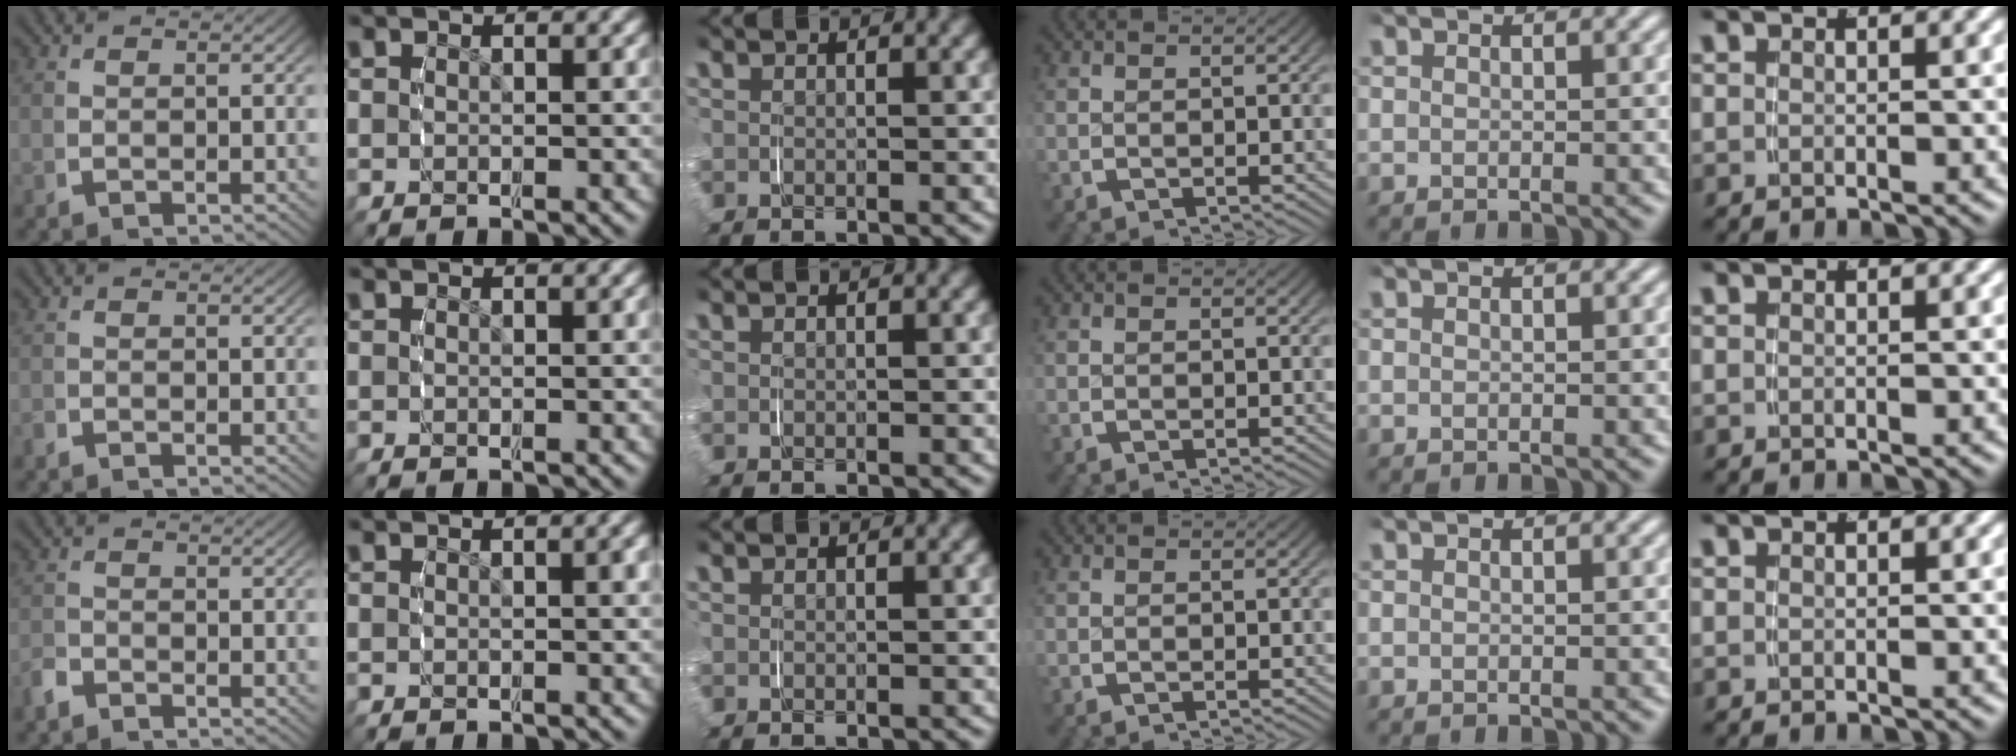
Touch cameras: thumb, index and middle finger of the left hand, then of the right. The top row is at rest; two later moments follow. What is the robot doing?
{"motion": "grasp_and_lifting", "object": "lipstick"}